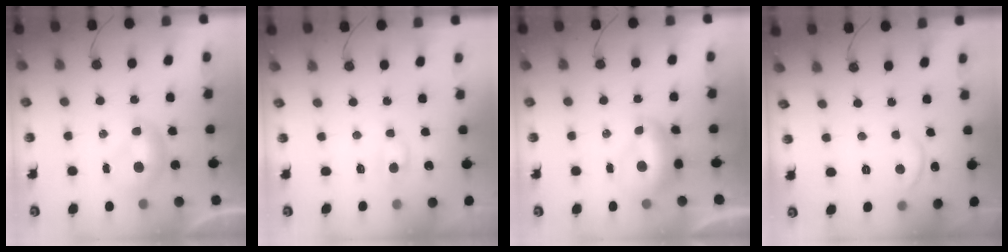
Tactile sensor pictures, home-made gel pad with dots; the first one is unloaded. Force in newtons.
{"total": 0.6, "press": 0.4, "slide": 0.4}
{"total": 1.9, "press": 1.8, "slide": 0.7}
{"total": 2.8, "press": 2.7, "slide": 0.4}